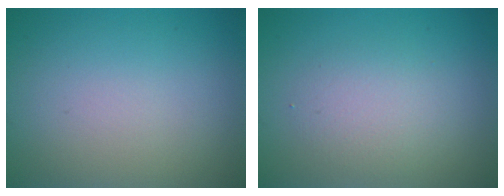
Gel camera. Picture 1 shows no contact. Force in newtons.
{"total": 2.5, "press": 2.5, "slide": 0.2}